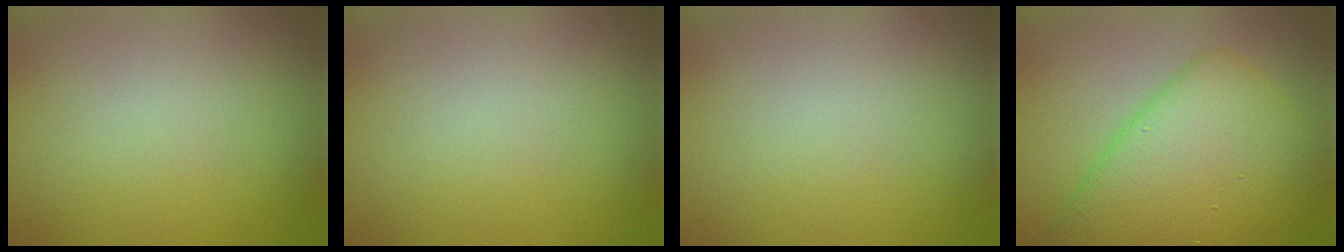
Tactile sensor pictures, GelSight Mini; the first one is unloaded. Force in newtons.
{"total": 0.0}
{"total": 0.0}
{"total": 9.0, "press": 9.0, "slide": 0.2}